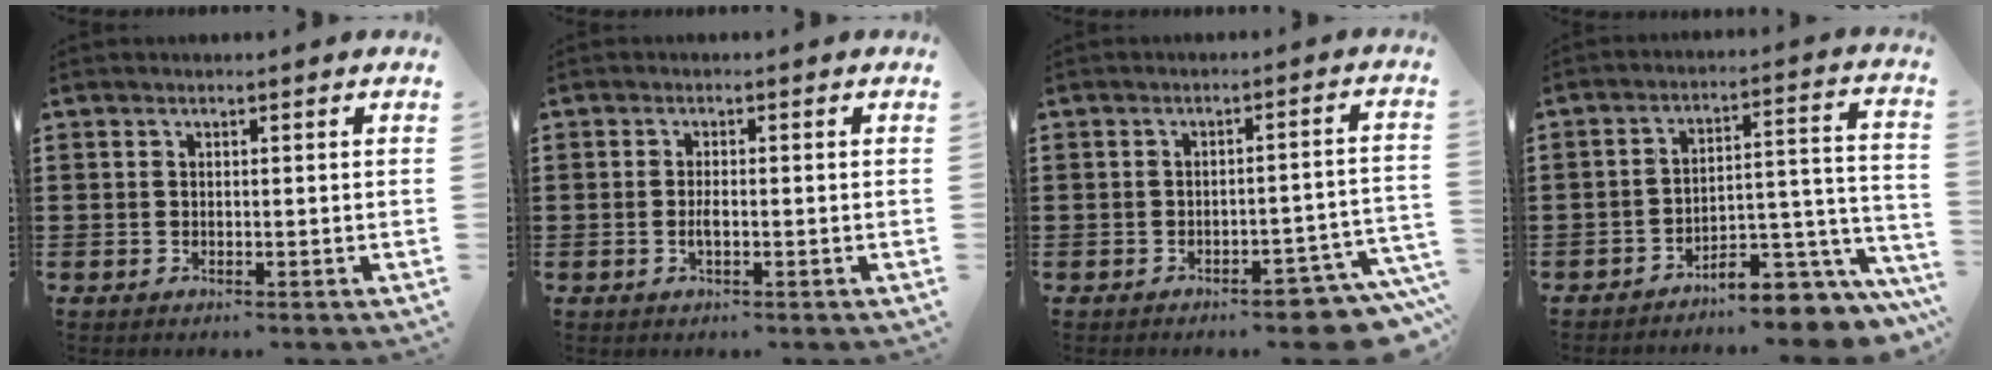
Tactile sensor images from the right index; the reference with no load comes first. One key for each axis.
{"total": 1.7, "fx": -0.4, "fy": 0.5, "fz": 1.6, "tx": -0.037, "ty": -0.004, "tz": -0.010}
{"total": 5.1, "fx": -4.3, "fy": 0.8, "fz": 2.7, "tx": -0.042, "ty": -0.003, "tz": -0.078}
{"total": 7.3, "fx": -6.7, "fy": 1.2, "fz": 2.5, "tx": -0.031, "ty": 0.010, "tz": -0.128}